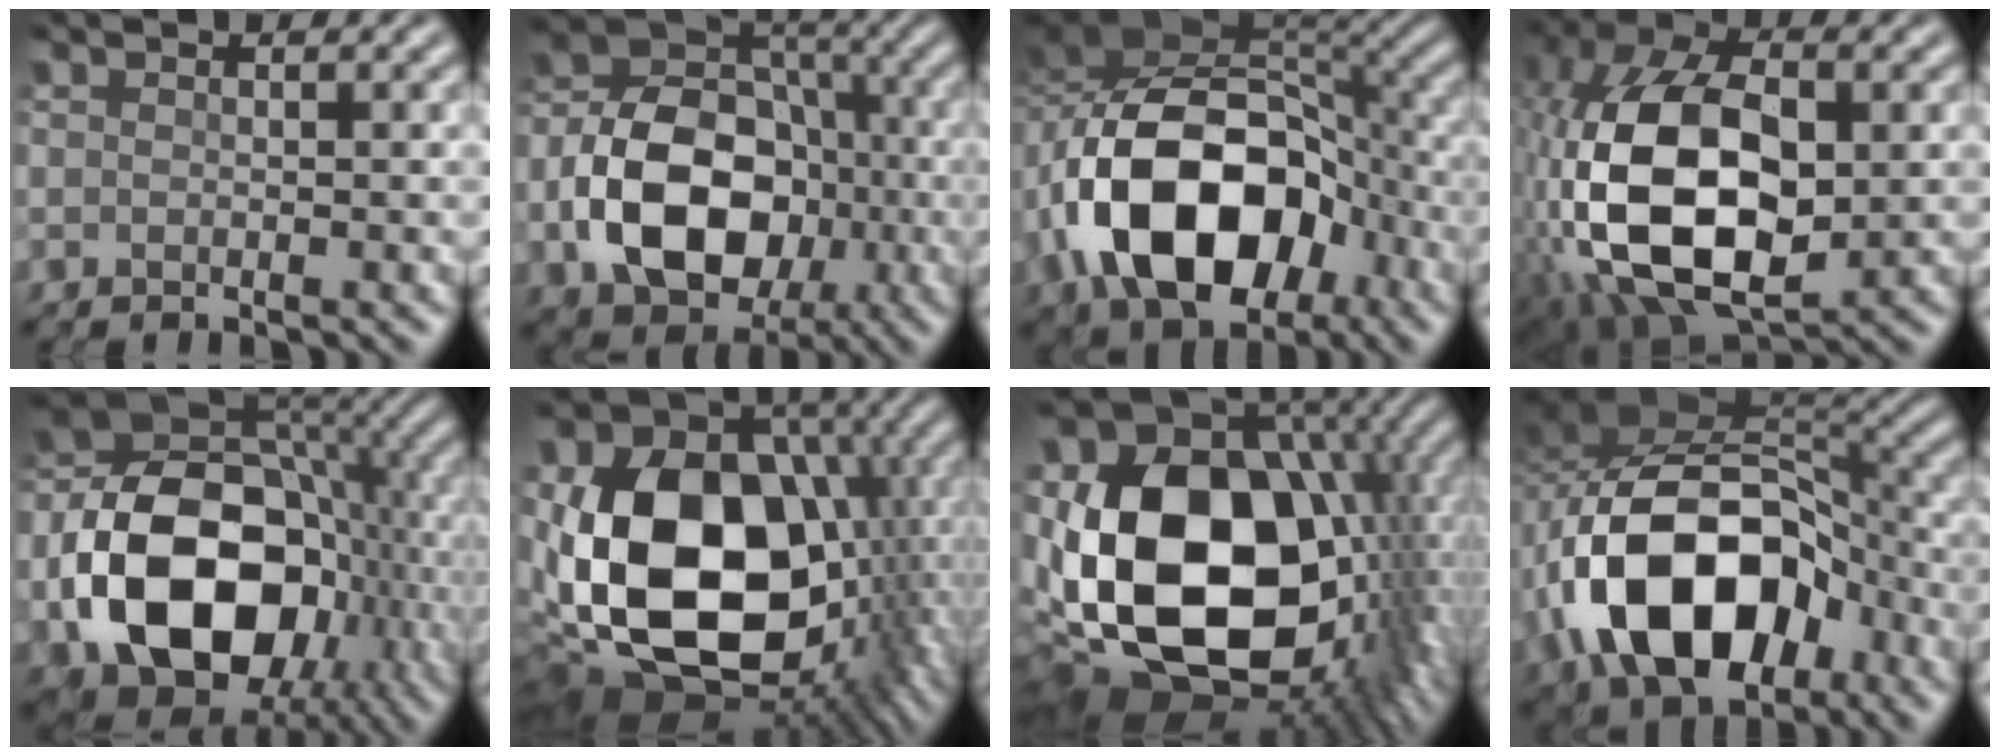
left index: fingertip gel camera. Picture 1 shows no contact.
{"total": 11.6, "force": [-3.0, 7.9, 7.9], "torque": [-0.147, 0.007, -0.060]}
{"total": 14.7, "force": [-4.3, 9.3, 10.6], "torque": [-0.202, 0.004, -0.077]}
{"total": 15.0, "force": [-1.9, 8.5, 12.2], "torque": [-0.270, 0.001, -0.039]}
{"total": 16.3, "force": [-4.3, 11.2, 11.1], "torque": [-0.211, -0.017, -0.068]}
{"total": 19.4, "force": [-1.7, 13.7, 13.6], "torque": [-0.287, -0.023, -0.012]}
{"total": 20.7, "force": [-0.7, 13.5, 15.7], "torque": [-0.359, -0.009, 0.005]}
{"total": 13.9, "force": [-4.7, 8.5, 10.0], "torque": [-0.184, 0.006, -0.087]}